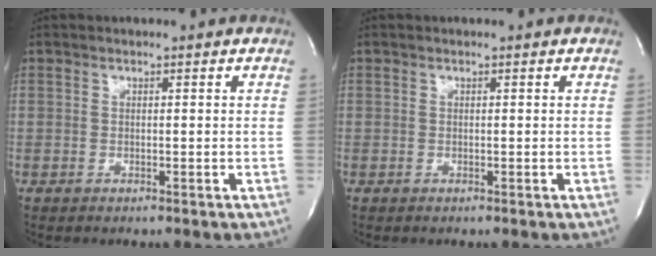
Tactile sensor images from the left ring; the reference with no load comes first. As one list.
[{"total": 0.0}]